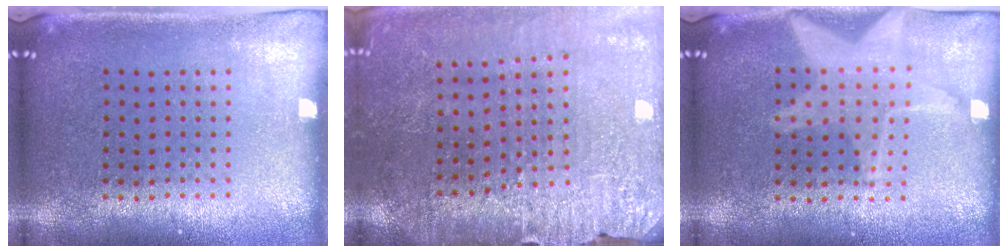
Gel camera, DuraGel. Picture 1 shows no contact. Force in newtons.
{"total": 3.0, "press": 3.0, "slide": 0.2}
{"total": 1.9, "press": 1.9, "slide": 0.2}